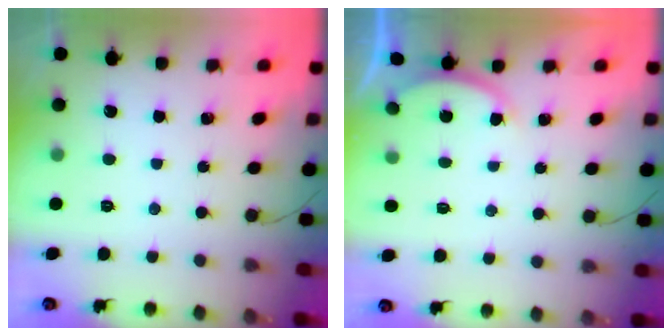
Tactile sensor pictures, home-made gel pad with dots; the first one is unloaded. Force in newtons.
{"total": 2.2, "press": 2.1, "slide": 0.5}